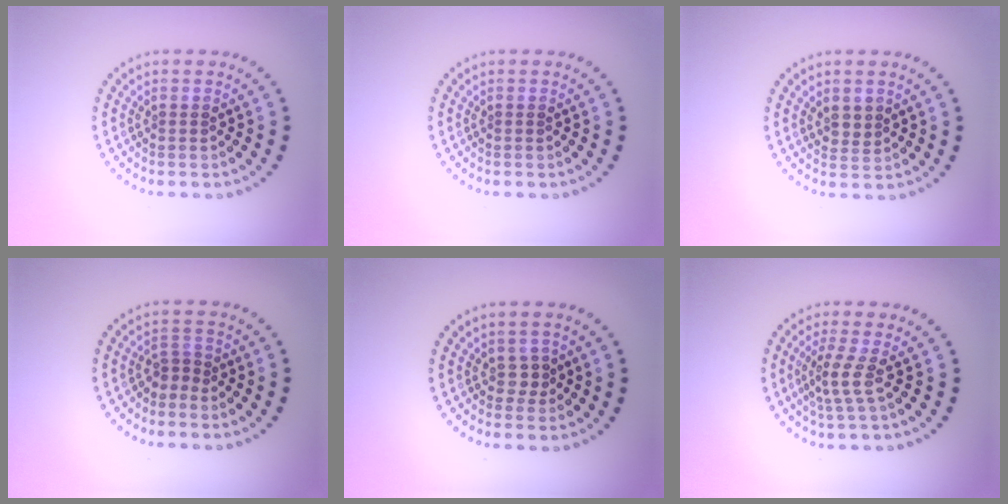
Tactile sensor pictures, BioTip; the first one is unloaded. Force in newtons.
{"total": 0.0}
{"total": 1.5, "press": 1.4, "slide": 0.5}
{"total": 1.4, "press": 1.0, "slide": 1.0}
{"total": 0.9, "press": 0.8, "slide": 0.5}
{"total": 2.3, "press": 1.6, "slide": 1.7}